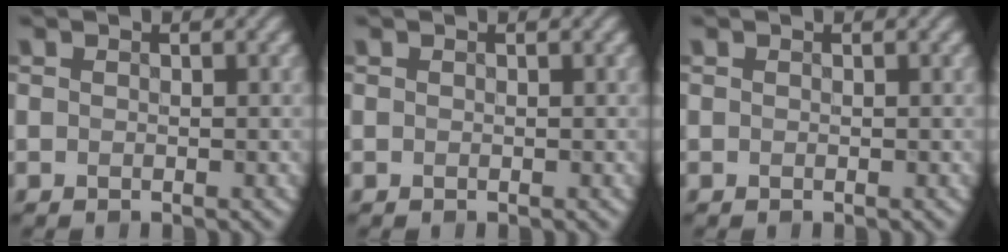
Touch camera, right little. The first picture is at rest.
{"total": 0.0}
{"total": 0.0}